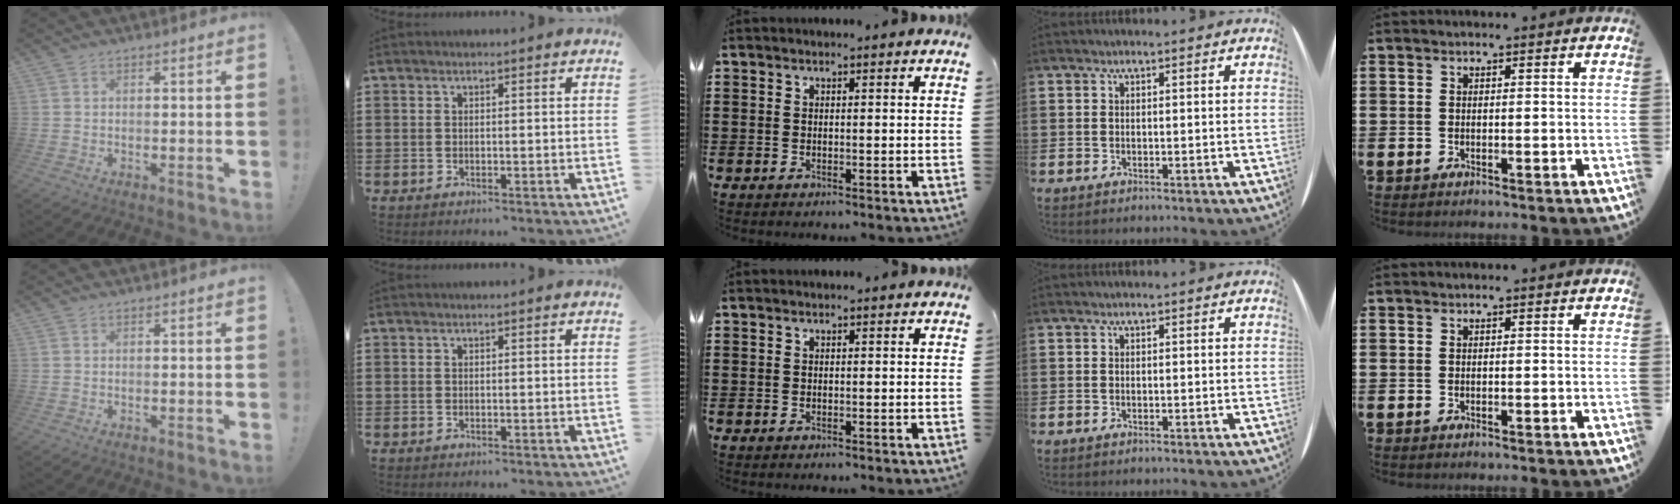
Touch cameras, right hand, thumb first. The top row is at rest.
{}